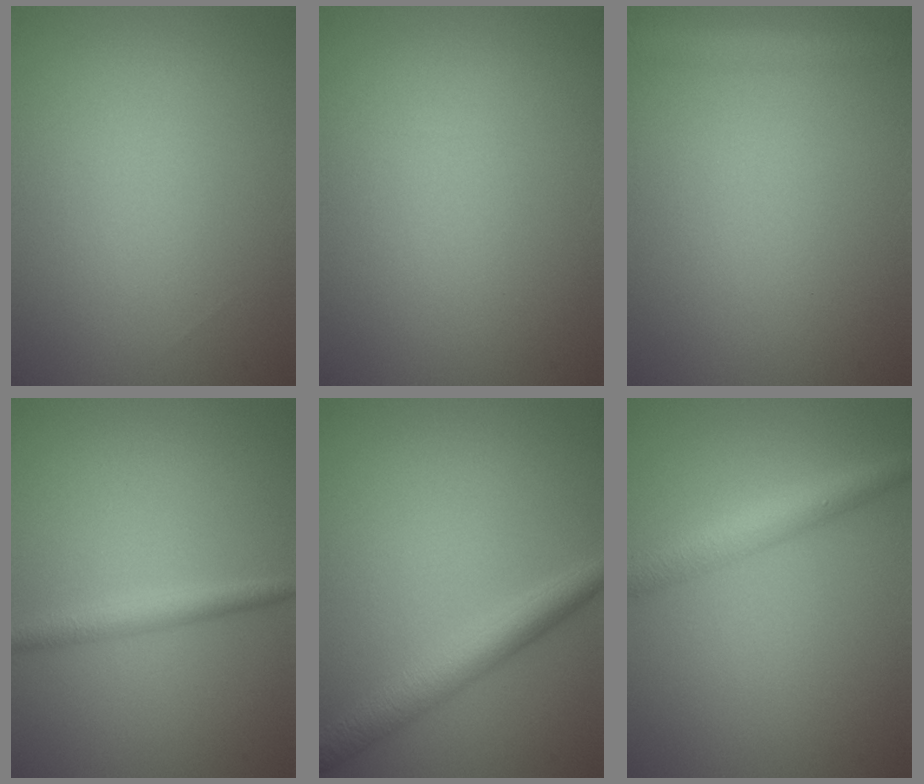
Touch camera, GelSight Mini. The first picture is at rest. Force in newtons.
{"total": 0.0}
{"total": 2.6, "press": 2.6, "slide": 0.1}
{"total": 2.2, "press": 2.2, "slide": 0.1}
{"total": 3.7, "press": 3.7, "slide": 0.2}
{"total": 4.0, "press": 4.0, "slide": 0.2}